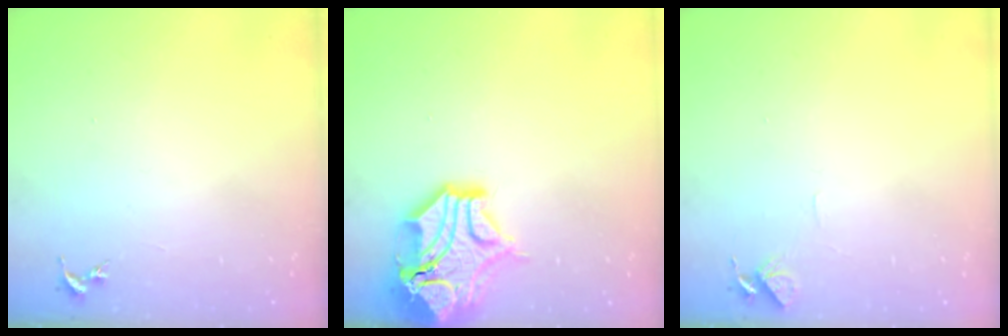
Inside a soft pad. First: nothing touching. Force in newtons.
{"total": 17.9, "press": 17.7, "slide": 2.6}
{"total": 4.6, "press": 4.5, "slide": 0.4}